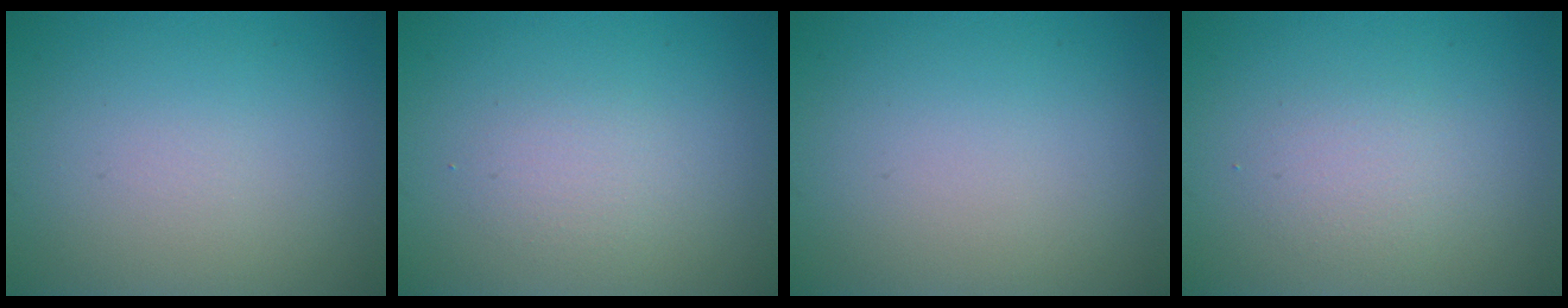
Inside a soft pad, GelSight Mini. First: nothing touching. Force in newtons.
{"total": 1.4, "press": 1.4, "slide": 0.0}
{"total": 0.0}
{"total": 1.7, "press": 1.7, "slide": 0.1}